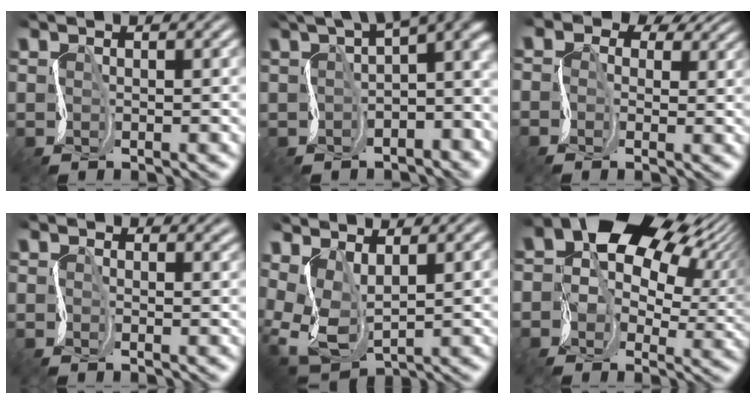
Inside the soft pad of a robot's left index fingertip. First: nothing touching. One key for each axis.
{"total": 6.8, "fx": 0.5, "fy": 3.2, "fz": 6.0, "tx": -0.066, "ty": 0.008, "tz": 0.018}
{"total": 4.9, "fx": 1.5, "fy": 4.0, "fz": 2.5, "tx": -0.050, "ty": 0.011, "tz": -0.002}
{"total": 0.7, "fx": -0.5, "fy": 0.5, "fz": 0.0, "tx": 0.002, "ty": 0.001, "tz": -0.013}
{"total": 3.7, "fx": 0.4, "fy": 2.2, "fz": 3.0, "tx": -0.088, "ty": -0.006, "tz": 0.020}
{"total": 16.6, "fx": 5.2, "fy": 11.7, "fz": 10.6, "tx": -0.168, "ty": 0.031, "tz": 0.099}